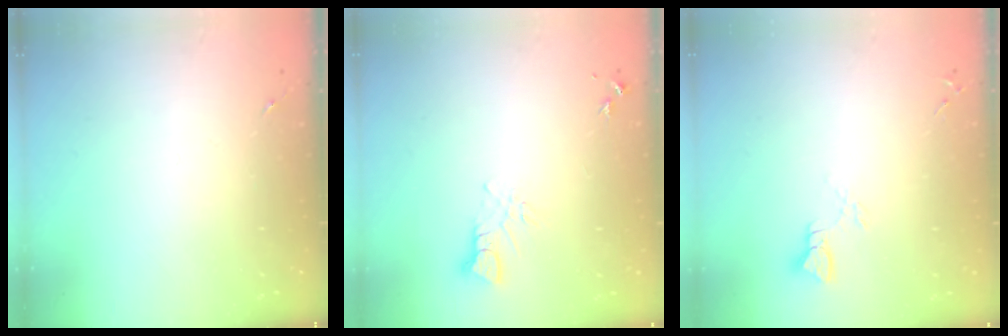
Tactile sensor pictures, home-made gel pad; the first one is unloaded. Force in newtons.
{"total": 3.9, "press": 3.9, "slide": 0.4}
{"total": 2.8, "press": 2.8, "slide": 0.2}